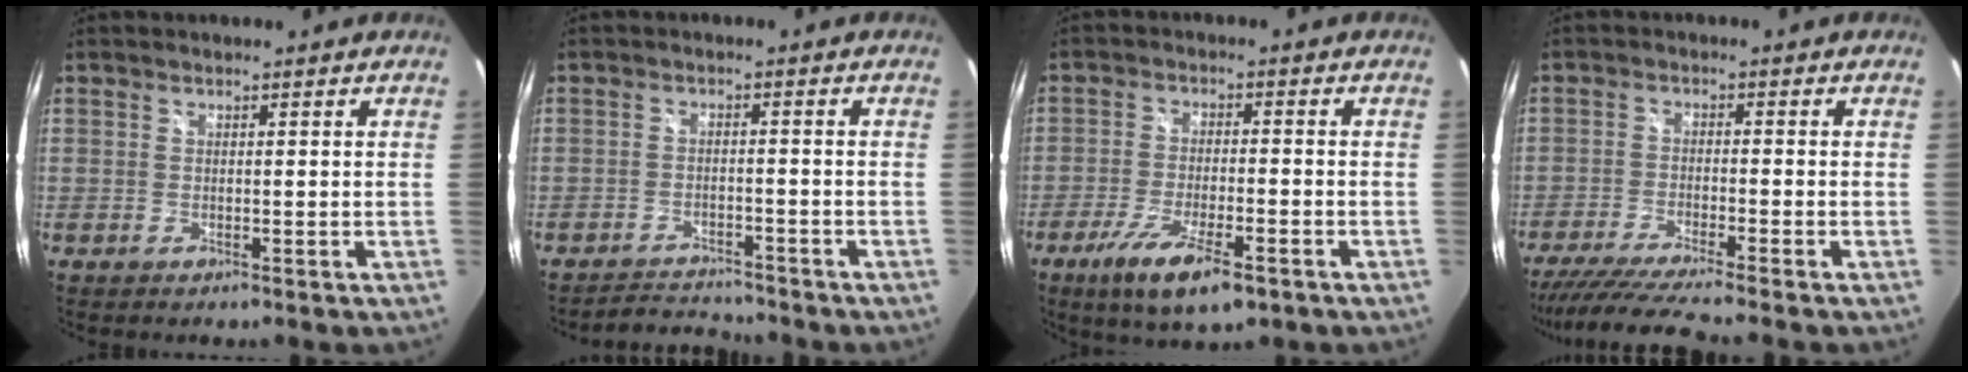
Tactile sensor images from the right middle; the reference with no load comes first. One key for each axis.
{"total": 5.5, "fx": -5.4, "fy": 0.7, "fz": 0.4, "tx": -0.026, "ty": 0.003, "tz": -0.090}
{"total": 10.6, "fx": -6.2, "fy": 2.7, "fz": 8.1, "tx": -0.175, "ty": -0.034, "tz": -0.110}
{"total": 10.9, "fx": -9.5, "fy": -0.8, "fz": 5.4, "tx": -0.119, "ty": -0.029, "tz": -0.164}